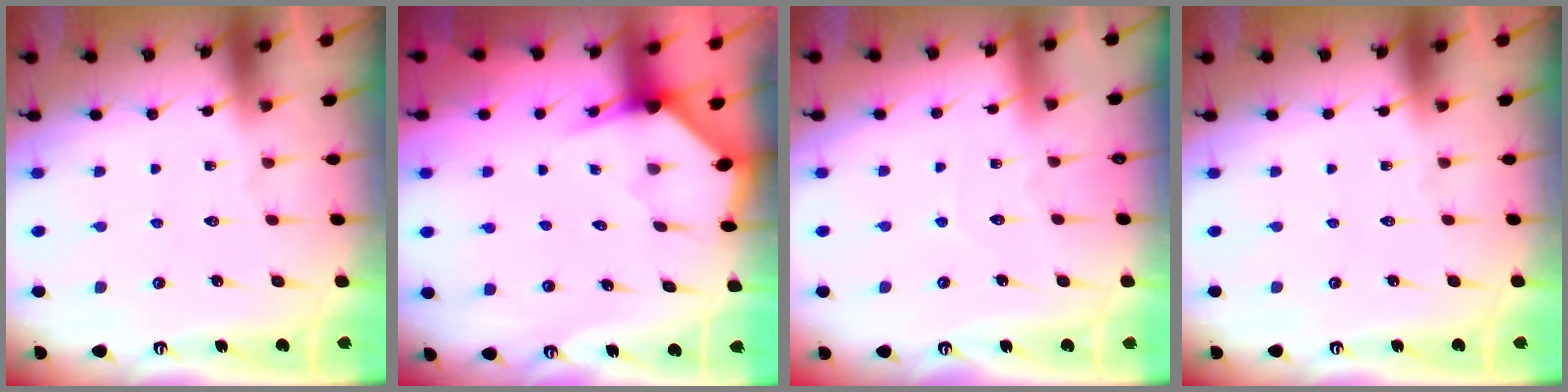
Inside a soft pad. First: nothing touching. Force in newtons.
{"total": 2.8, "press": 2.8, "slide": 0.2}
{"total": 3.1, "press": 3.1, "slide": 0.3}
{"total": 0.0}